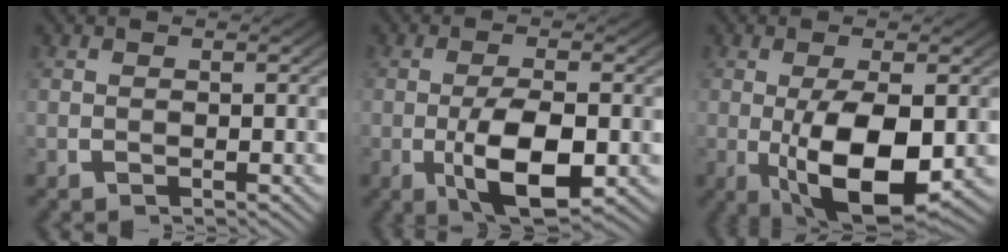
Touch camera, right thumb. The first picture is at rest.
{"total": 7.1, "force": [-1.6, 3.6, 6.0], "torque": [-0.122, -0.028, -0.013]}
{"total": 9.8, "force": [-1.8, 4.9, 8.2], "torque": [-0.156, -0.040, -0.008]}